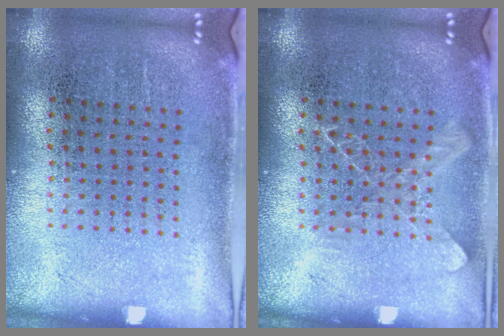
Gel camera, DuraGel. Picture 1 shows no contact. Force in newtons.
{"total": 1.1, "press": 1.1, "slide": 0.2}